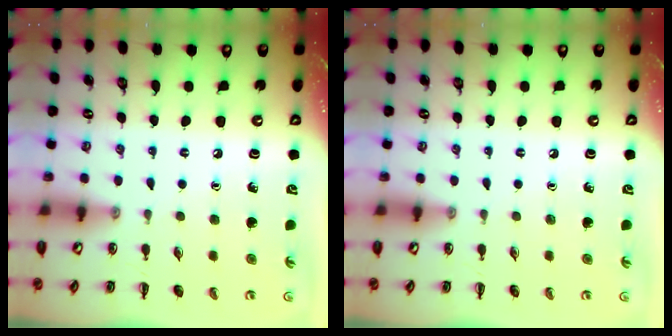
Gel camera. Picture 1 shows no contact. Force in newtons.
{"total": 0.0}